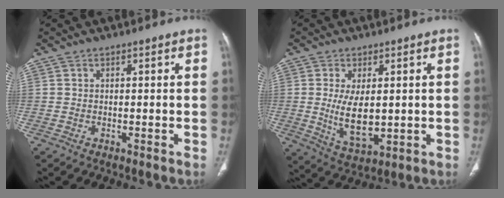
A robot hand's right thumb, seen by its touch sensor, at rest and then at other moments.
{"total": 9.6, "force": [0.3, 5.0, 8.2], "torque": [-0.136, -0.020, 0.021]}